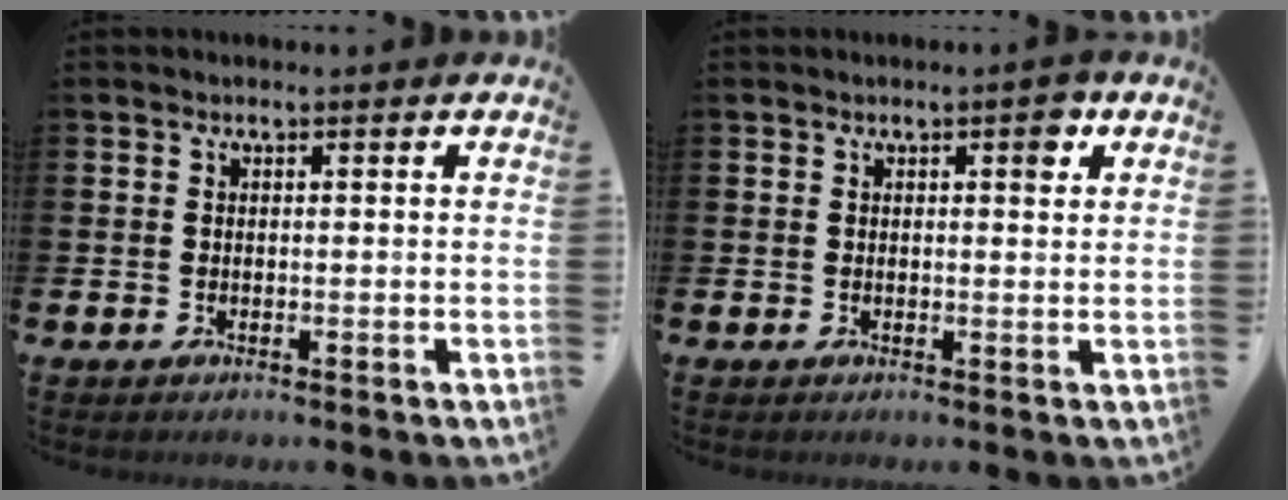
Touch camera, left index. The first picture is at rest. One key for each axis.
{"total": 2.5, "fx": 1.4, "fy": 0.7, "fz": 2.0, "tx": -0.013, "ty": -0.003, "tz": 0.016}